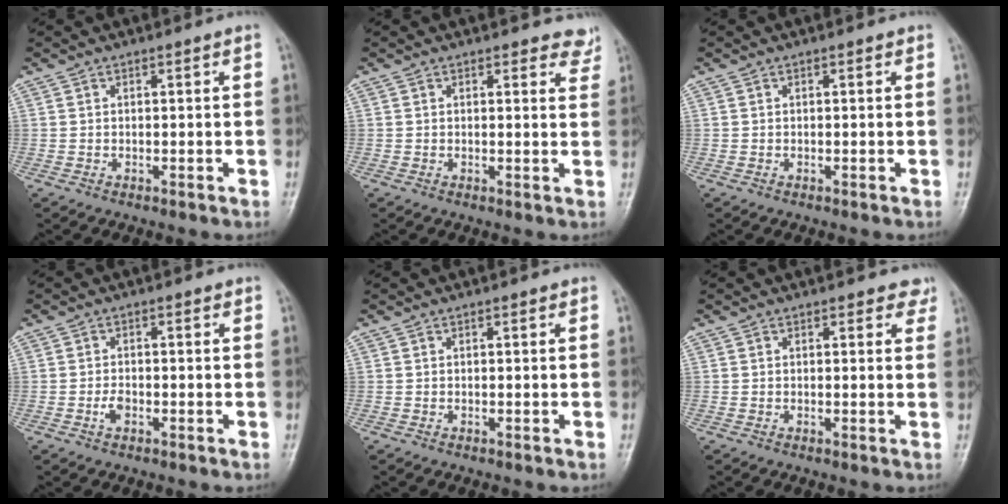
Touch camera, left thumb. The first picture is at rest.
{"total": 4.0, "force": [3.5, 1.7, 0.7], "torque": [0.025, -0.020, 0.020]}
{"total": 0.0}
{"total": 2.1, "force": [-0.8, 1.3, 1.4], "torque": [-0.022, 0.003, -0.019]}
{"total": 0.0}
{"total": 2.4, "force": [1.8, 1.5, 0.8], "torque": [0.019, -0.007, 0.007]}